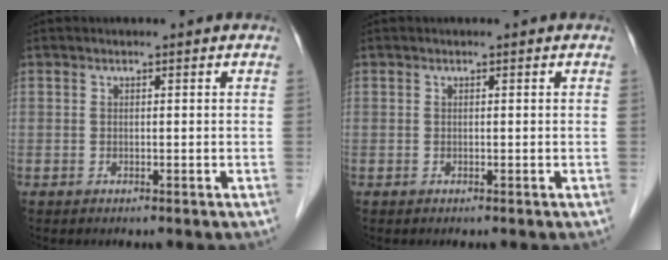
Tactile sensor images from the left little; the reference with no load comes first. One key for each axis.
{"total": 0.0}